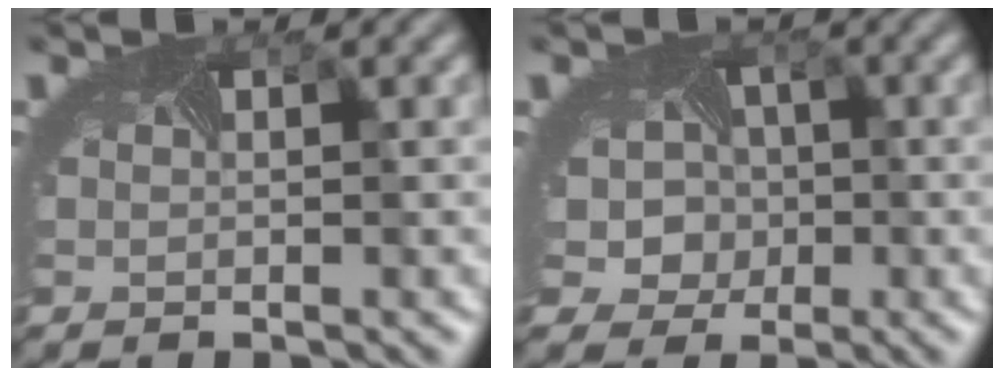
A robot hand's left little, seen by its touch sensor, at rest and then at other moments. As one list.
[{"total": 7.0, "force": [-0.5, 6.4, 3.0], "torque": [-0.048, 0.007, -0.038]}]